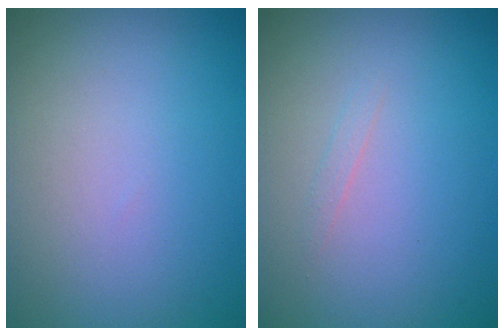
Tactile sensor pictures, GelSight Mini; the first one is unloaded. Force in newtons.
{"total": 0.5, "press": 0.5, "slide": 0.1}